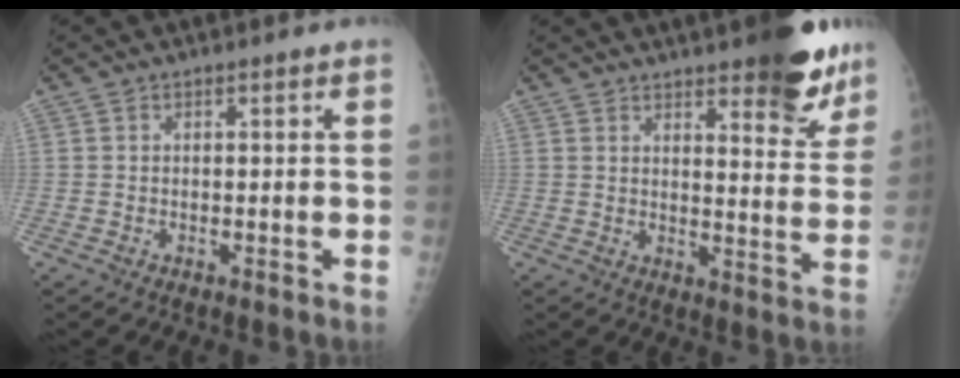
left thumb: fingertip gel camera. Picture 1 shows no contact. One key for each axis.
{"total": 14.6, "fx": 10.4, "fy": 4.1, "fz": 9.4, "tx": -0.082, "ty": -0.064, "tz": 0.133}